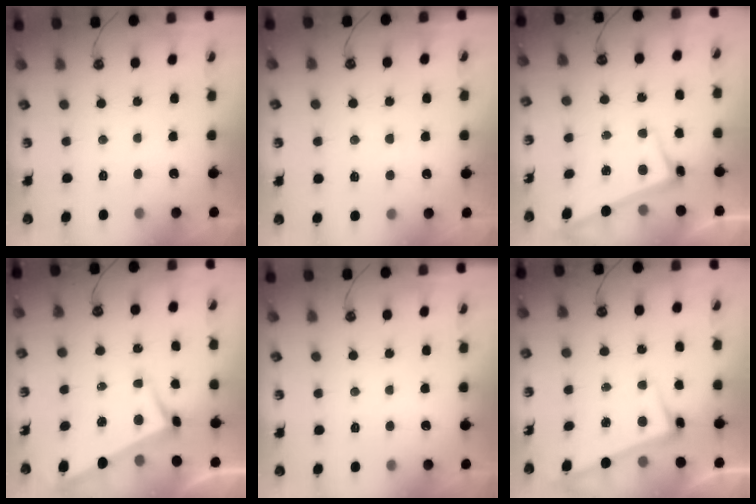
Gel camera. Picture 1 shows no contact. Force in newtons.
{"total": 2.9, "press": 2.7, "slide": 1.1}
{"total": 2.7, "press": 2.7, "slide": 0.4}
{"total": 2.5, "press": 2.3, "slide": 0.9}
{"total": 0.0}
{"total": 2.6, "press": 2.5, "slide": 0.7}